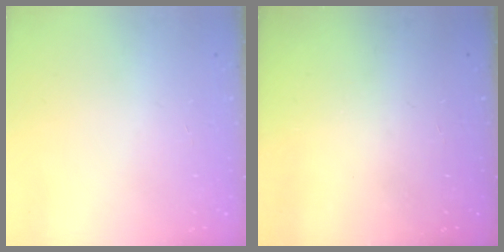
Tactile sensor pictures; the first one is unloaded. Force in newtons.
{"total": 0.0}